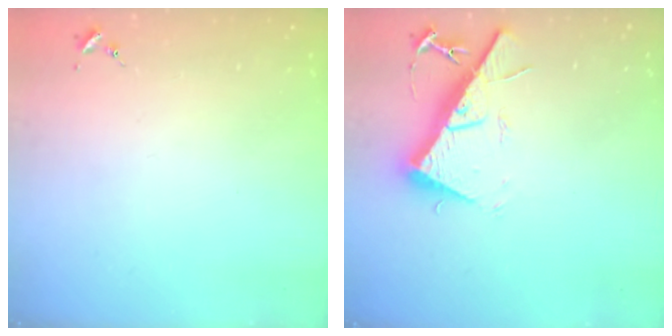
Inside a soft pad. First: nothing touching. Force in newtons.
{"total": 14.6, "press": 14.6, "slide": 0.4}